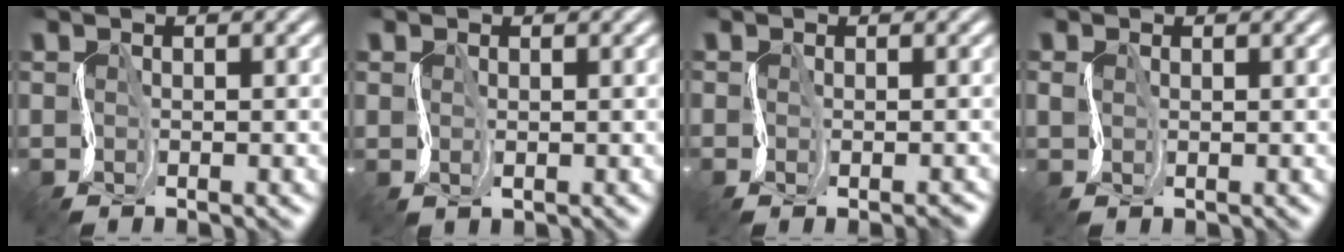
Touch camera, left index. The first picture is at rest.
{"total": 1.1, "force": [0.3, 0.1, -1.1], "torque": [0.008, 0.005, 0.004]}
{"total": 1.5, "force": [-1.1, 0.9, 0.5], "torque": [-0.007, -0.004, -0.016]}
{"total": 0.9, "force": [0.3, 0.0, -0.8], "torque": [0.004, 0.004, 0.001]}